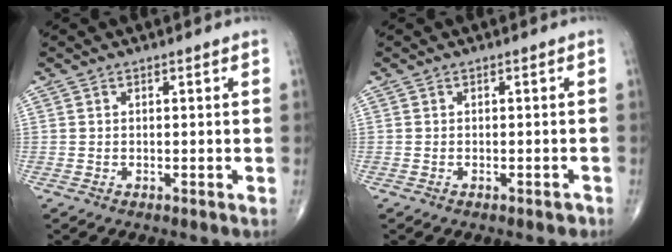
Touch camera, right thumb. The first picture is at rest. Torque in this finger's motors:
{"motor_torque": [-0.20, 0.53, -0.10, -0.17, 0.00]}